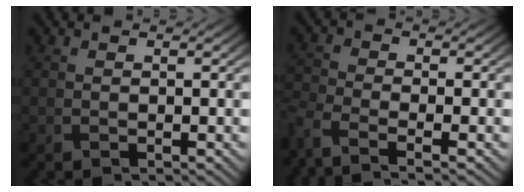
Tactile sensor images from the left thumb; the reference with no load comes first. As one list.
[{"total": 5.0, "force": [-3.9, 1.1, 2.9], "torque": [-0.065, -0.012, -0.086]}]